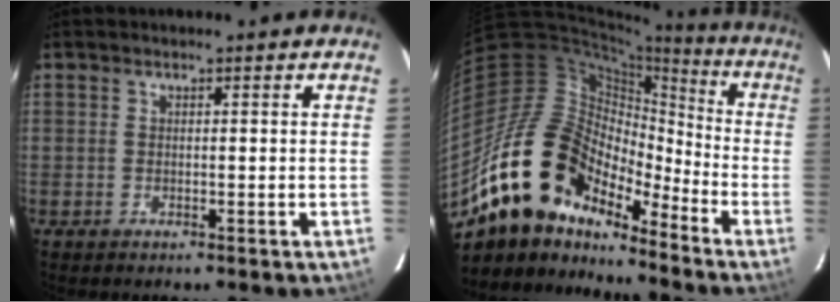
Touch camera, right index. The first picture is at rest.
{"total": 20.0, "force": [-14.0, 10.9, 9.3], "torque": [-0.173, 0.011, -0.252]}